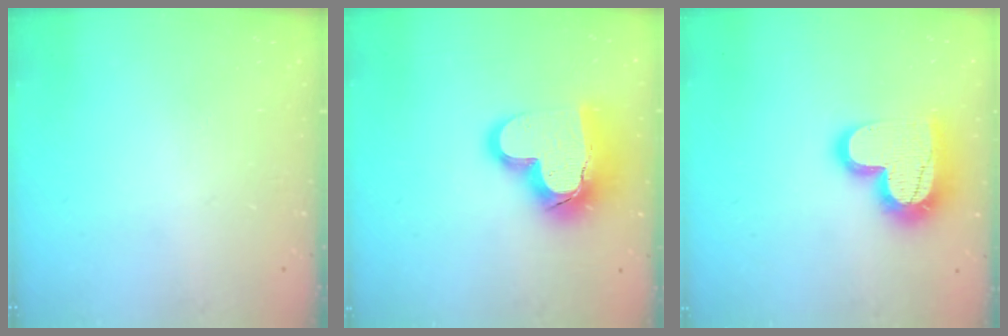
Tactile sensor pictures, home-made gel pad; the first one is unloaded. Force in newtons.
{"total": 19.2, "press": 19.0, "slide": 2.4}
{"total": 19.2, "press": 19.1, "slide": 1.6}